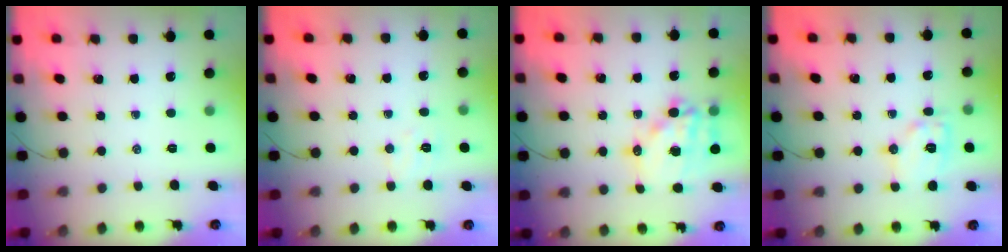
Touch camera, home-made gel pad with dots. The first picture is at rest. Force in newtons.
{"total": 4.0, "press": 3.9, "slide": 0.7}
{"total": 15.4, "press": 14.9, "slide": 3.9}
{"total": 9.8, "press": 9.8, "slide": 0.2}